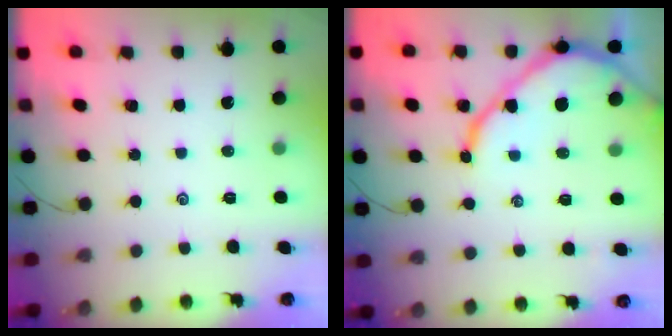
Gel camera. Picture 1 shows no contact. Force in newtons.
{"total": 10.1, "press": 10.0, "slide": 1.0}